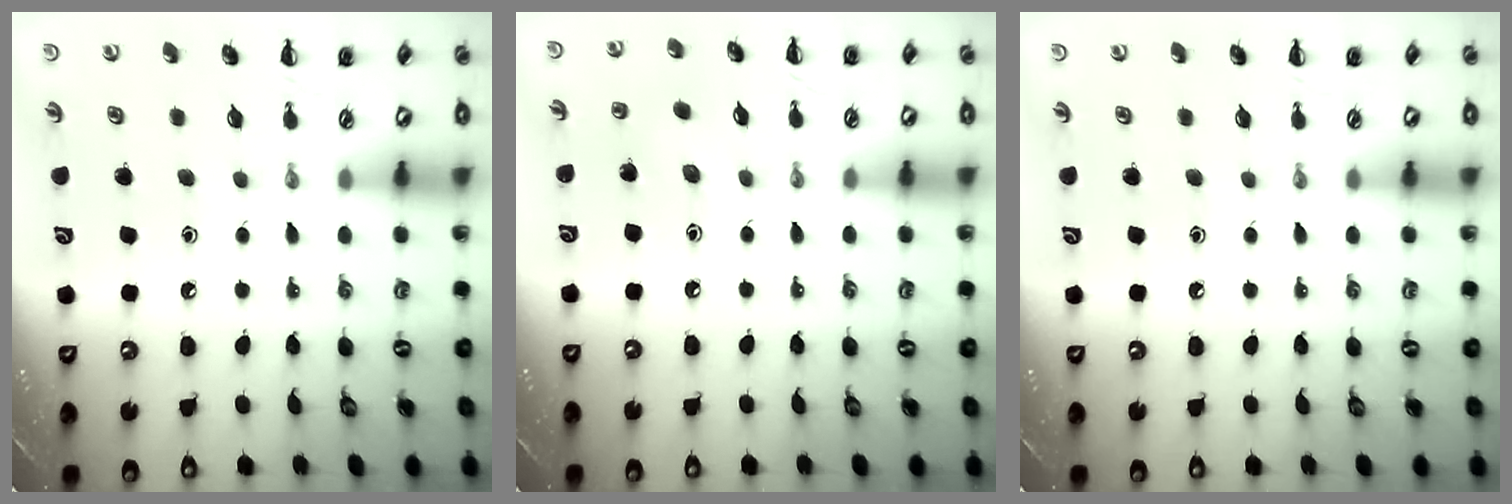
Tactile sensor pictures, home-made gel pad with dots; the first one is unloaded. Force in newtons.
{"total": 2.1, "press": 2.0, "slide": 0.8}
{"total": 0.0}